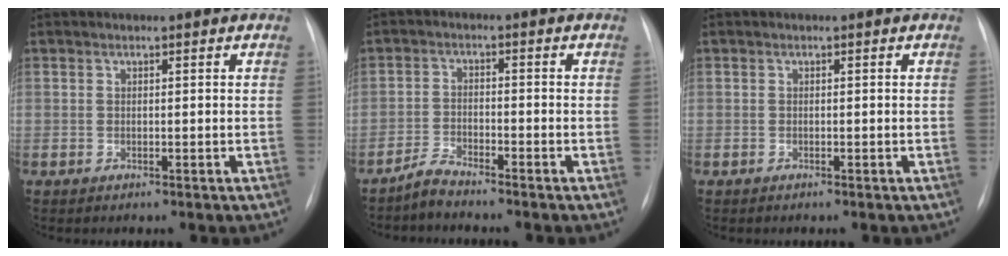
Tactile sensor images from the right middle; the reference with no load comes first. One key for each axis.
{"total": 3.0, "fx": -3.0, "fy": 0.1, "fz": 0.6, "tx": -0.016, "ty": -0.011, "tz": -0.061}
{"total": 0.0}